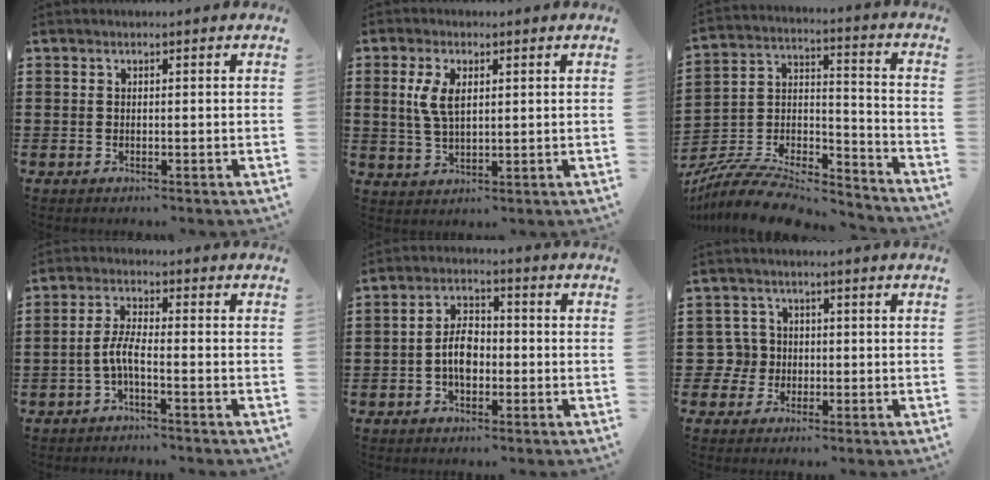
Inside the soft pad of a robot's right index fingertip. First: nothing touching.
{"total": 4.8, "force": [1.3, 1.9, 4.3], "torque": [-0.092, 0.006, 0.022]}
{"total": 8.1, "force": [-7.6, 1.7, 2.3], "torque": [-0.042, 0.005, -0.148]}
{"total": 3.7, "force": [-1.6, 0.0, 3.3], "torque": [-0.077, -0.004, -0.037]}
{"total": 5.2, "force": [-1.0, 3.0, 4.1], "torque": [-0.084, -0.001, -0.024]}
{"total": 3.7, "force": [-0.5, 3.5, 1.0], "torque": [-0.045, 0.004, -0.013]}